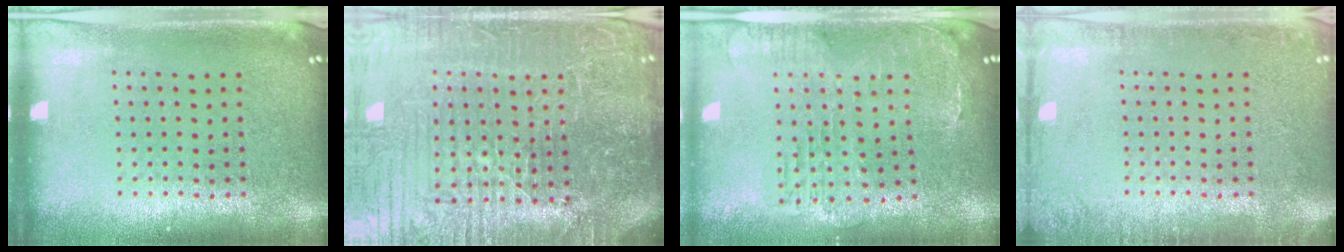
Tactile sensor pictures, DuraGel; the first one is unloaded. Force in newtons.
{"total": 7.3, "press": 6.4, "slide": 3.3}
{"total": 0.9, "press": 0.8, "slide": 0.3}
{"total": 1.7, "press": 1.7, "slide": 0.3}